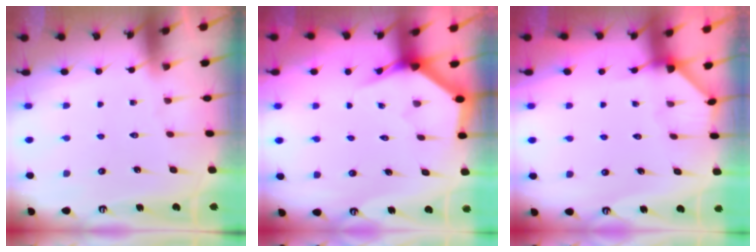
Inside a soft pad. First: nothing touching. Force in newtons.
{"total": 4.0, "press": 4.0, "slide": 0.5}
{"total": 2.5, "press": 2.5, "slide": 0.2}